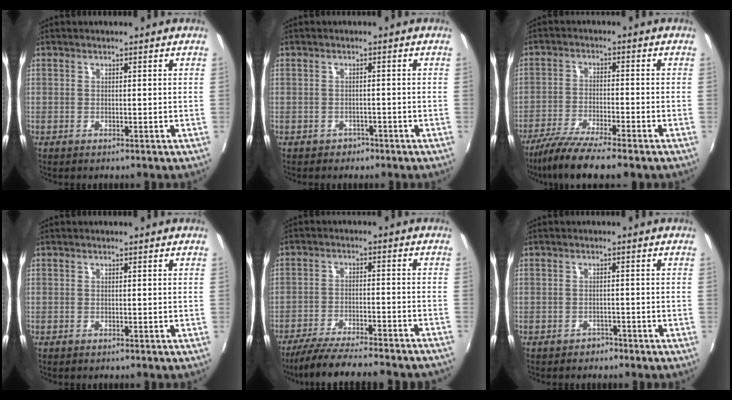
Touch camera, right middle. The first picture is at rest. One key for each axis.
{"total": 2.5, "fx": -1.6, "fy": 1.8, "fz": 0.4, "tx": -0.012, "ty": -0.003, "tz": -0.021}
{"total": 9.9, "fx": -8.0, "fy": 0.6, "fz": 5.7, "tx": -0.127, "ty": -0.030, "tz": -0.142}
{"total": 0.0}
{"total": 20.4, "fx": -18.2, "fy": 2.2, "fz": 8.9, "tx": -0.168, "ty": -0.036, "tz": -0.263}
{"total": 2.1, "fx": -1.6, "fy": 1.3, "fz": 0.1, "tx": -0.006, "ty": 0.000, "tz": -0.025}